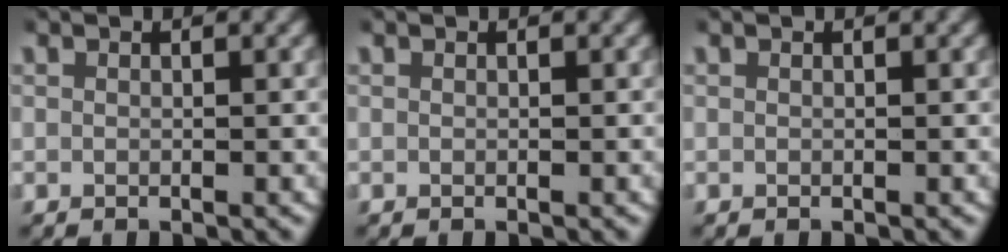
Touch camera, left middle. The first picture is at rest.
{"total": 0.0}
{"total": 0.0}